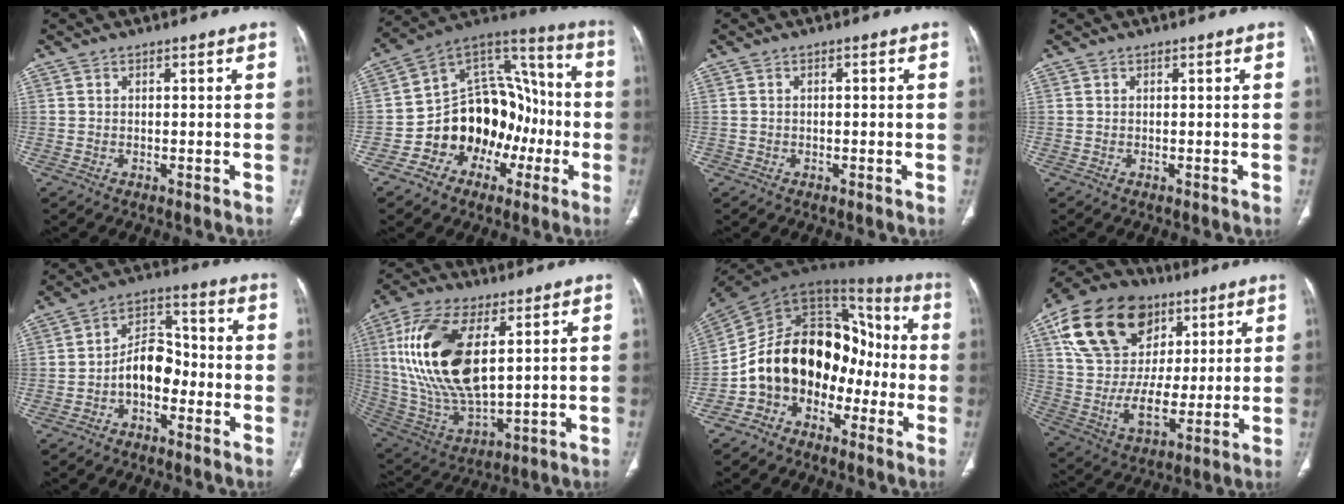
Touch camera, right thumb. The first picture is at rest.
{"total": 19.8, "force": [-5.5, 14.8, 11.9], "torque": [-0.117, 0.090, -0.081]}
{"total": 0.6, "force": [-0.1, 0.4, 0.3], "torque": [0.001, 0.002, -0.002]}
{"total": 0.0}
{"total": 8.8, "force": [-2.7, 5.7, 6.2], "torque": [-0.077, 0.045, -0.058]}
{"total": 21.5, "force": [5.3, 10.1, 18.2], "torque": [-0.374, -0.022, 0.105]}
{"total": 19.5, "force": [-5.4, 14.4, 12.1], "torque": [-0.161, 0.099, -0.095]}
{"total": 24.8, "force": [10.7, 17.0, 14.5], "torque": [-0.251, -0.004, 0.193]}